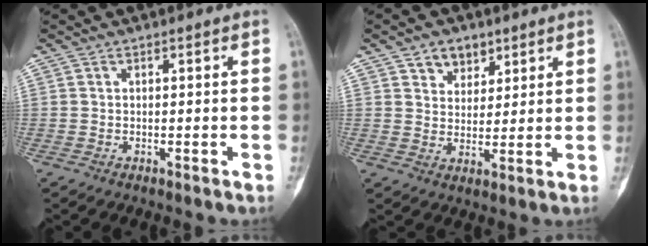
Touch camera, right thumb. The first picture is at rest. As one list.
[{"total": 5.9, "force": [3.6, 4.1, 2.2], "torque": [-0.007, -0.020, 0.062]}]